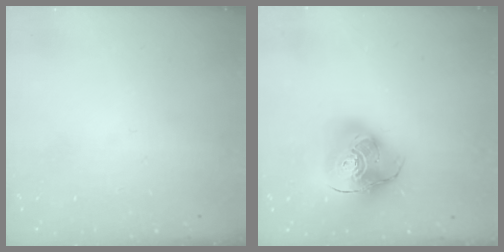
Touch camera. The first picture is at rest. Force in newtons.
{"total": 18.0, "press": 17.8, "slide": 2.4}